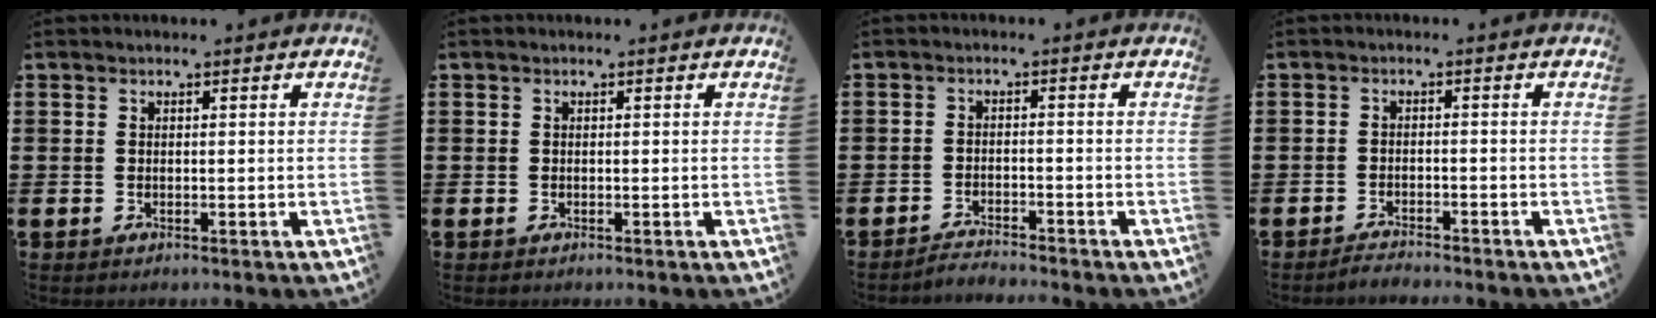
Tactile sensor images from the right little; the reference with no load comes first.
{"total": 0.0}
{"total": 2.0, "force": [-2.0, -0.2, 0.0], "torque": [-0.004, 0.005, -0.043]}
{"total": 1.7, "force": [-1.7, -0.1, 0.0], "torque": [-0.005, 0.004, -0.034]}